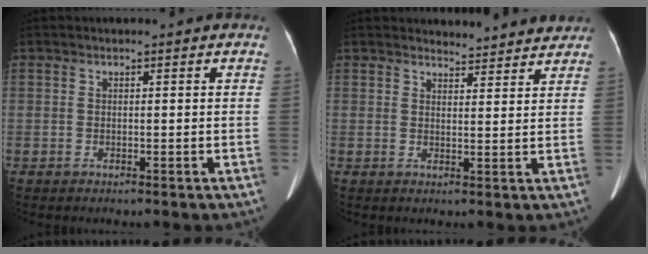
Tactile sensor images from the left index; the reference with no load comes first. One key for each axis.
{"total": 4.7, "fx": 4.6, "fy": 1.1, "fz": 0.4, "tx": -0.006, "ty": 0.007, "tz": 0.049}